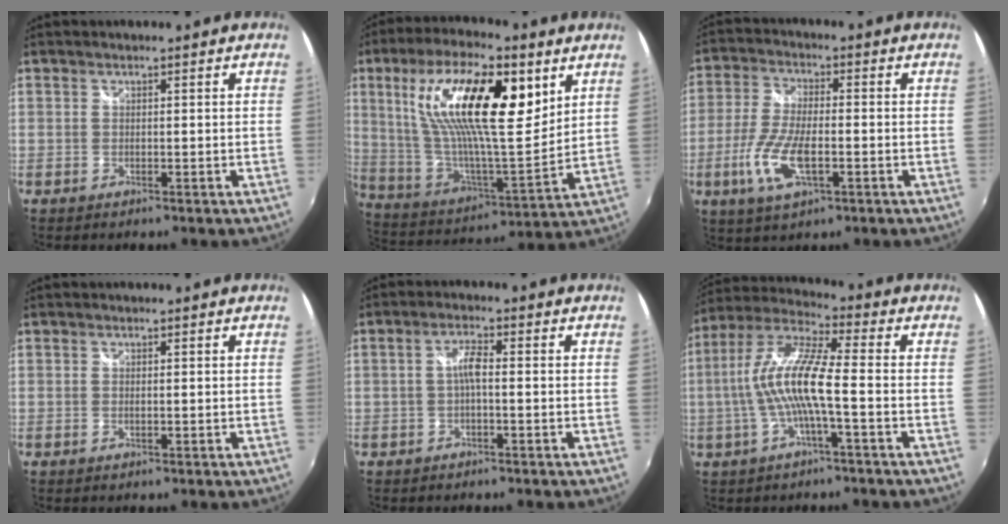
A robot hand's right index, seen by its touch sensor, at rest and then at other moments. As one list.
[{"total": 25.7, "force": [10.6, 8.5, 21.8], "torque": [-0.395, 0.019, 0.188]}, {"total": 10.7, "force": [-3.4, 3.9, 9.4], "torque": [-0.201, -0.008, -0.067]}, {"total": 0.5, "force": [0.1, 0.1, 0.5], "torque": [-0.010, 0.000, 0.001]}, {"total": 2.9, "force": [-0.5, 0.6, 2.8], "torque": [-0.056, 0.008, -0.010]}, {"total": 12.3, "force": [-2.1, 1.5, 12.1], "torque": [-0.237, 0.006, -0.040]}]